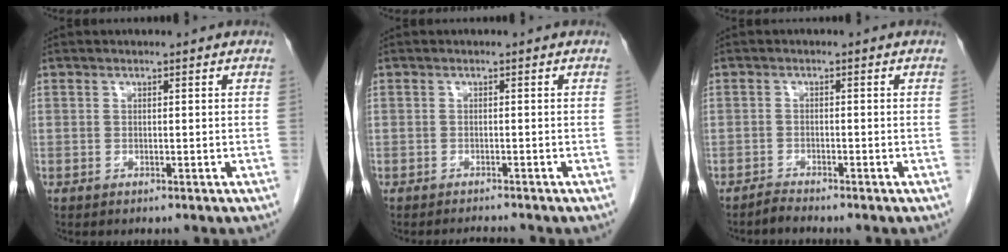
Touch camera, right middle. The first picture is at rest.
{"total": 1.6, "force": [-1.5, -0.4, 0.0], "torque": [-0.003, -0.011, -0.021]}
{"total": 1.3, "force": [-1.3, -0.3, -0.1], "torque": [0.003, -0.007, -0.024]}